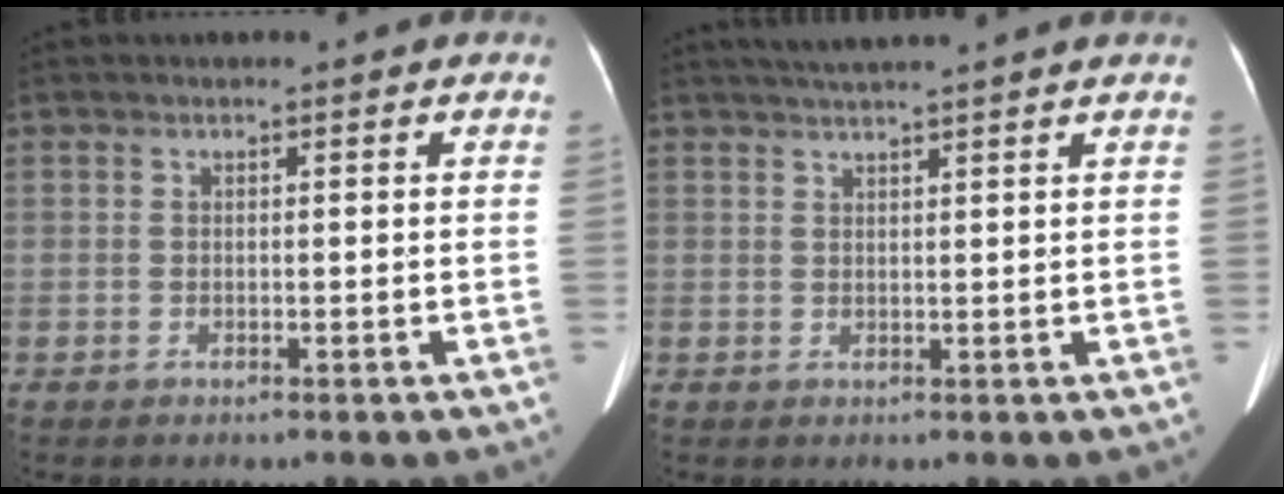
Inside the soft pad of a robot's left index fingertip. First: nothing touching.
{"total": 5.7, "force": [4.9, -1.1, 2.8], "torque": [-0.041, 0.025, 0.073]}